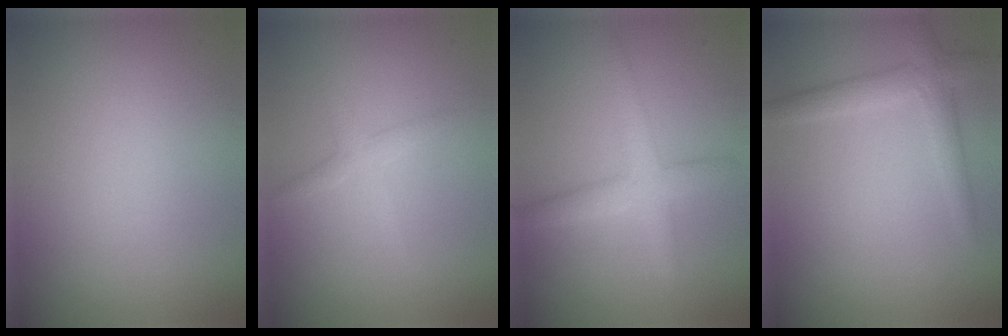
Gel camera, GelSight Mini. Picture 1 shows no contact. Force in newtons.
{"total": 1.6, "press": 1.6, "slide": 0.0}
{"total": 2.9, "press": 2.9, "slide": 0.1}
{"total": 2.6, "press": 2.6, "slide": 0.1}